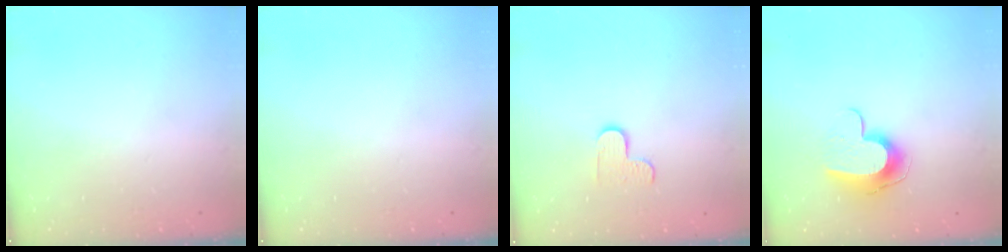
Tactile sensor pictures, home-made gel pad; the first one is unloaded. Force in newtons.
{"total": 0.0}
{"total": 3.7, "press": 3.7, "slide": 0.3}
{"total": 10.1, "press": 10.1, "slide": 0.6}